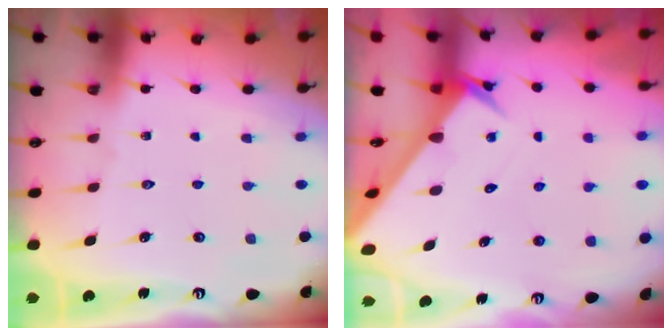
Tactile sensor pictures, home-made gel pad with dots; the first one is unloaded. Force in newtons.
{"total": 3.0, "press": 3.0, "slide": 0.2}